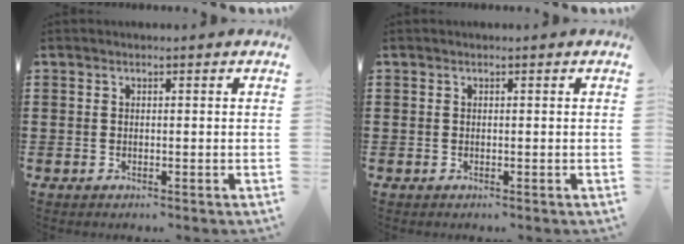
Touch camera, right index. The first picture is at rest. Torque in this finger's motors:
{"motor_torque": [0.00, 0.00, 0.00, 0.00]}